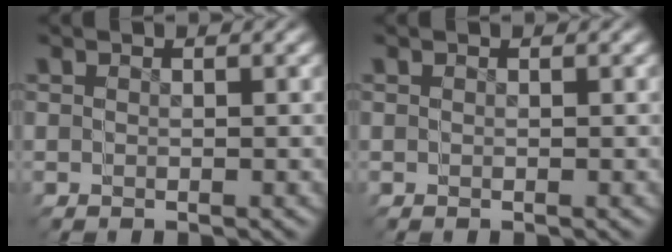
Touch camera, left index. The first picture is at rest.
{"total": 0.0}